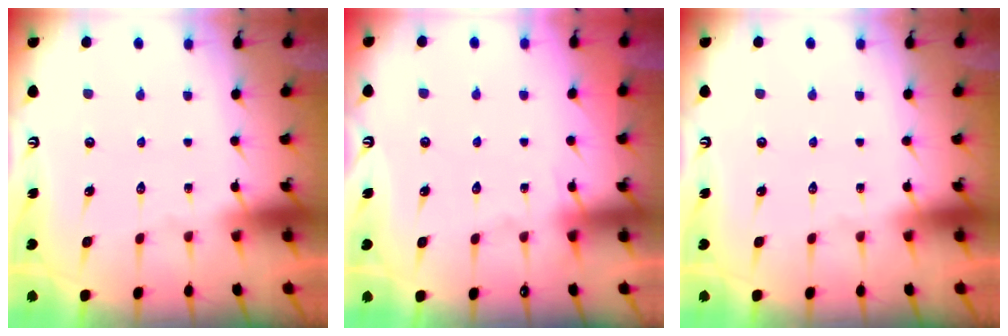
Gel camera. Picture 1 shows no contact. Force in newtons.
{"total": 3.9, "press": 3.9, "slide": 0.5}
{"total": 0.0}